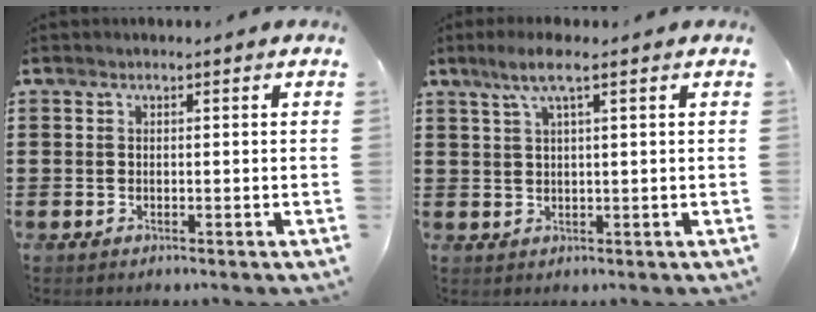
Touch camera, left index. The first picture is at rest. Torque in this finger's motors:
{"motor_torque": [0.12, -0.14, 0.36, 0.11]}